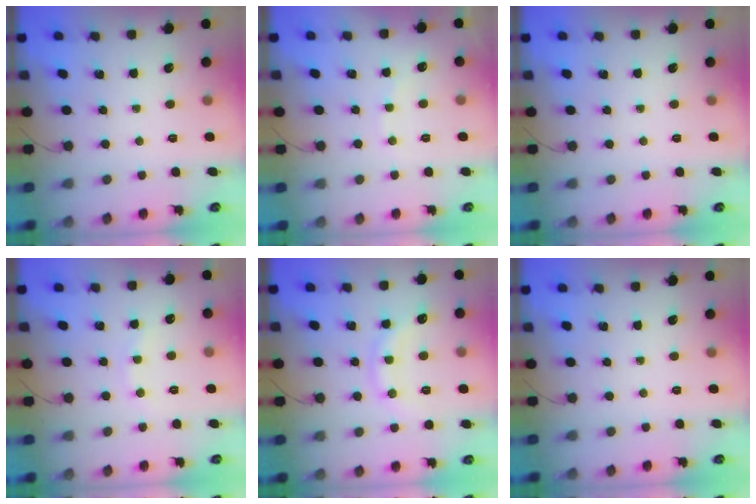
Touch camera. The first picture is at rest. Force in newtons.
{"total": 5.6, "press": 5.5, "slide": 0.9}
{"total": 0.0}
{"total": 5.7, "press": 5.5, "slide": 1.5}
{"total": 10.8, "press": 10.8, "slide": 0.7}
{"total": 0.0}